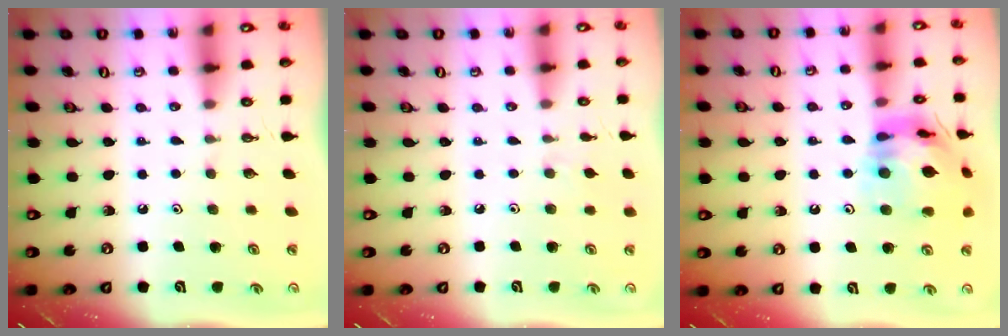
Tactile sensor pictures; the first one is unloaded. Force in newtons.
{"total": 3.3, "press": 3.2, "slide": 0.7}
{"total": 18.3, "press": 18.2, "slide": 1.9}